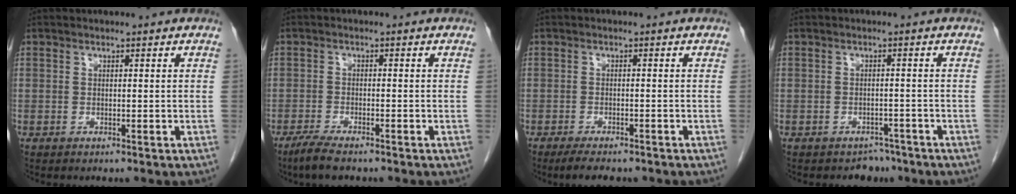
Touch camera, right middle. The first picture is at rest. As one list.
[{"total": 4.3, "force": [-3.3, 0.7, 2.7], "torque": [-0.054, -0.010, -0.057]}, {"total": 5.6, "force": [-4.5, 1.6, 2.9], "torque": [-0.043, -0.010, -0.062]}, {"total": 2.5, "force": [-2.0, 1.5, 0.0], "torque": [-0.002, 0.005, -0.026]}]